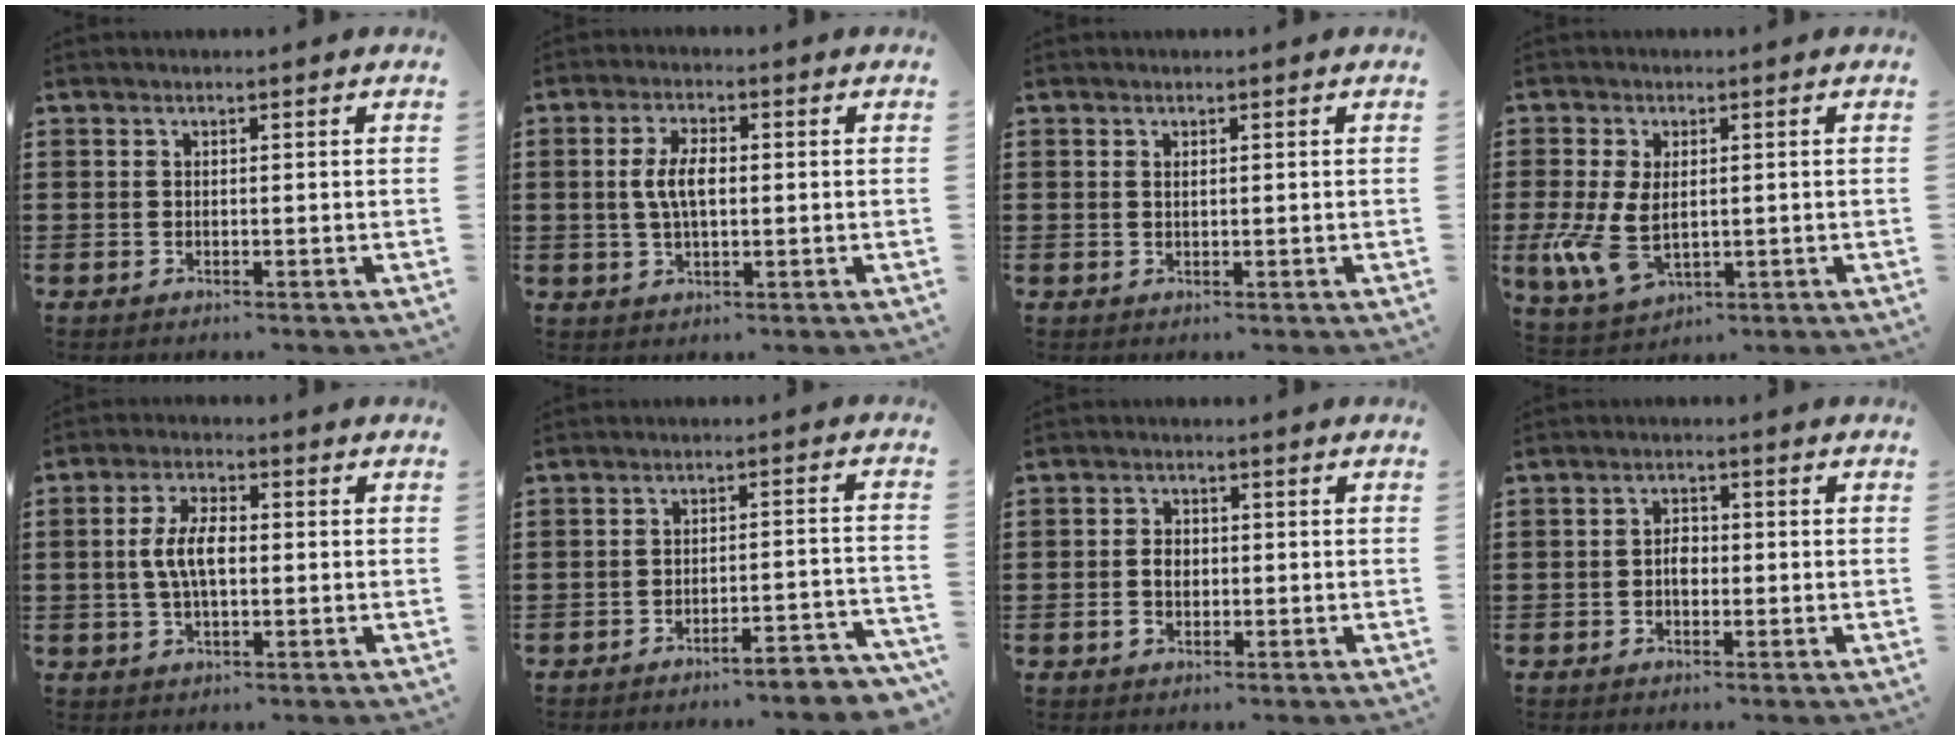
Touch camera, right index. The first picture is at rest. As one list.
[{"total": 5.3, "force": [0.3, 2.3, 4.8], "torque": [-0.108, 0.003, -0.002]}, {"total": 0.5, "force": [0.2, 0.2, 0.4], "torque": [-0.010, 0.000, 0.005]}, {"total": 6.9, "force": [-0.8, 4.1, 5.4], "torque": [-0.139, -0.011, -0.017]}, {"total": 6.1, "force": [0.0, 2.7, 5.5], "torque": [-0.124, 0.002, -0.008]}, {"total": 3.9, "force": [-3.7, -0.2, 1.3], "torque": [-0.025, -0.009, -0.075]}, {"total": 2.8, "force": [-0.4, 2.0, 1.9], "torque": [-0.040, 0.005, -0.009]}, {"total": 2.3, "force": [-0.4, 1.5, 1.8], "torque": [-0.034, 0.005, -0.008]}]